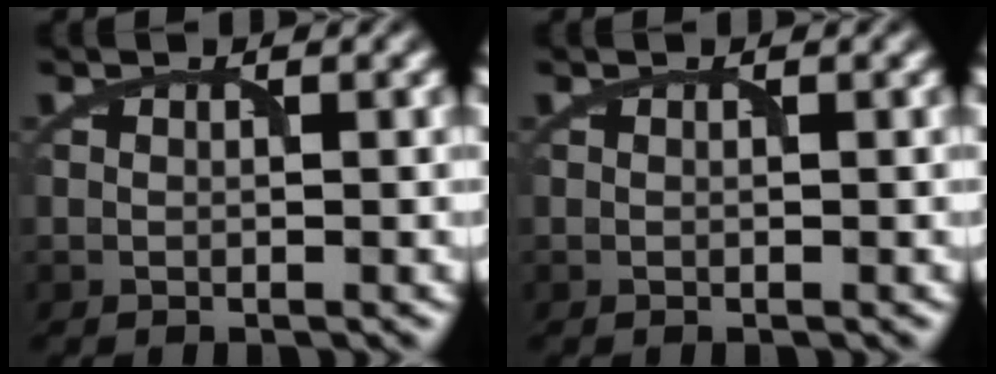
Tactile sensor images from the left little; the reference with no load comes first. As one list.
[{"total": 0.0}]